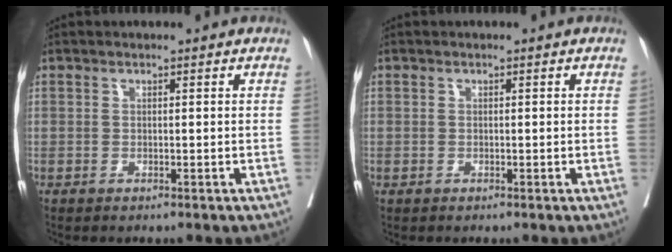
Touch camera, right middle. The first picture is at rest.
{"total": 0.0}